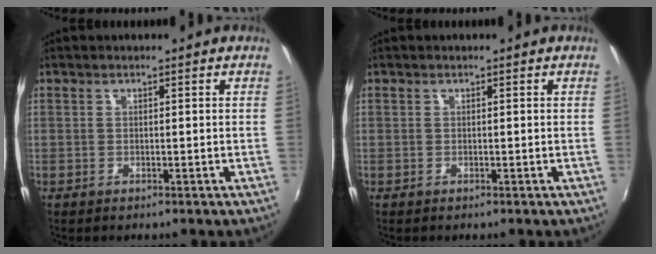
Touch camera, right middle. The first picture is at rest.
{"total": 0.0}